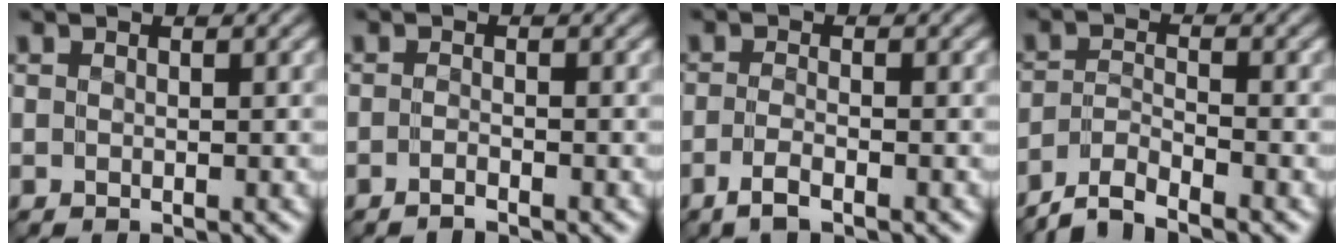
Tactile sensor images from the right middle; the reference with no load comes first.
{"total": 0.8, "force": [-0.7, -0.1, 0.3], "torque": [-0.007, 0.001, -0.017]}
{"total": 1.9, "force": [-1.1, 0.3, 1.4], "torque": [-0.029, 0.000, -0.029]}
{"total": 3.2, "force": [-3.0, 0.3, 1.1], "torque": [-0.023, -0.001, -0.069]}